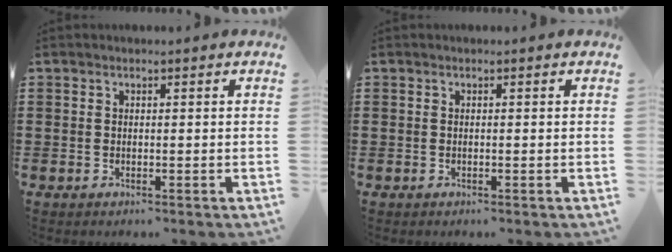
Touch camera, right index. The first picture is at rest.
{"total": 0.0}